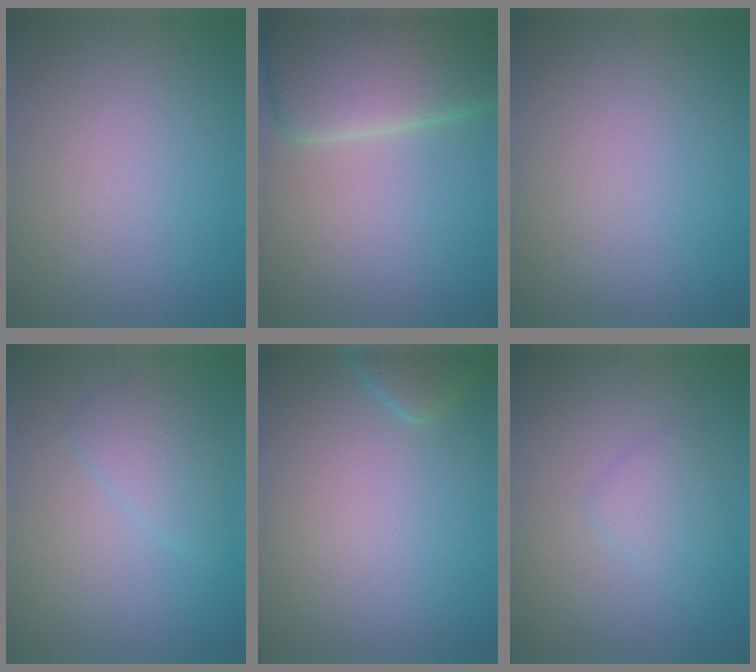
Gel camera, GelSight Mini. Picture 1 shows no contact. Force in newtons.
{"total": 10.1, "press": 10.1, "slide": 0.5}
{"total": 0.0}
{"total": 2.3, "press": 2.3, "slide": 0.2}
{"total": 1.9, "press": 1.9, "slide": 0.2}
{"total": 1.9, "press": 1.8, "slide": 0.1}